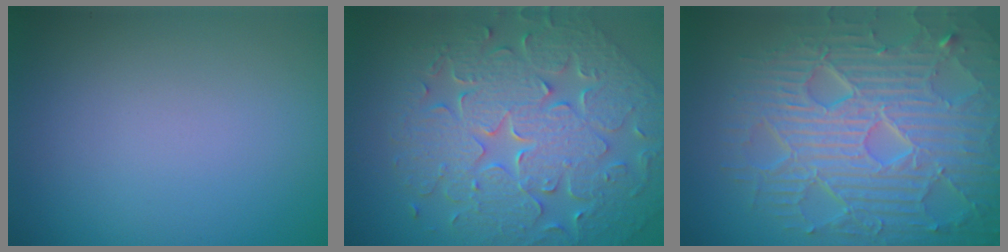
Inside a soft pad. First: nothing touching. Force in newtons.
{"total": 9.3, "press": 6.8, "slide": 6.2}
{"total": 10.4, "press": 6.7, "slide": 8.0}